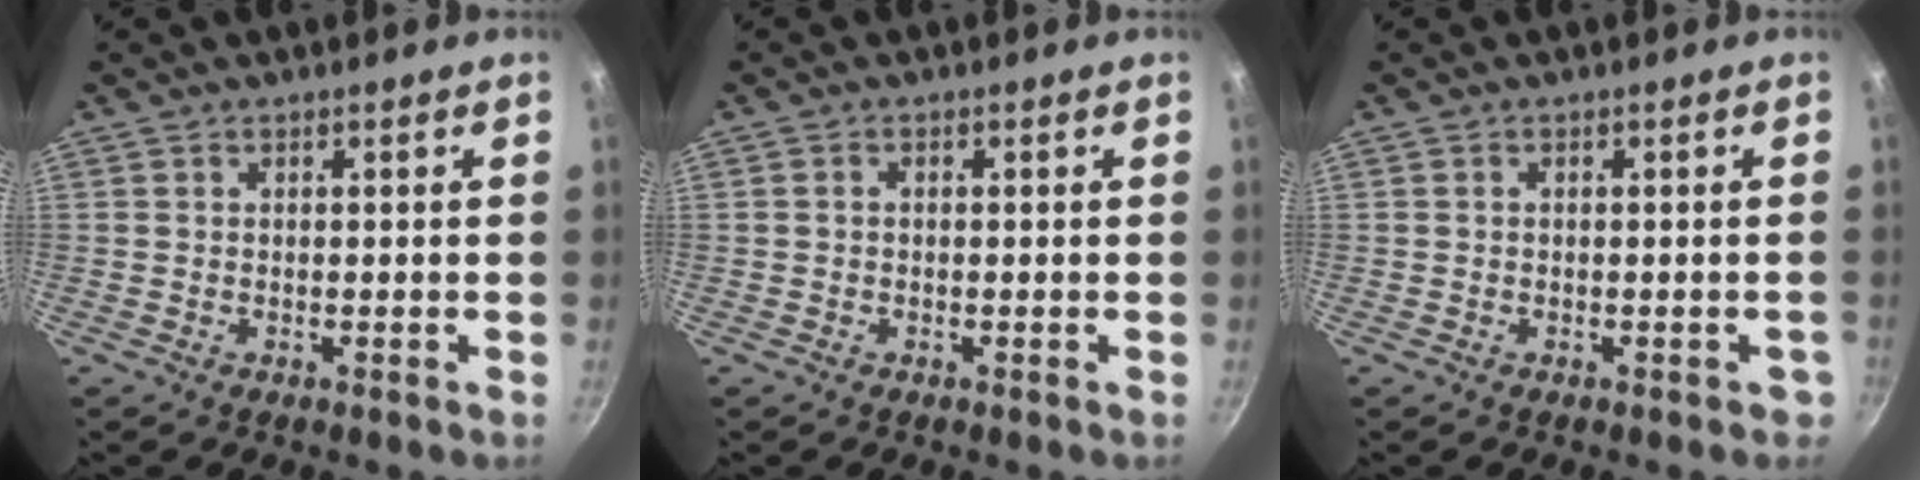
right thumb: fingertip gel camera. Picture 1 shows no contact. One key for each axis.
{"total": 0.6, "fx": -0.2, "fy": 0.4, "fz": 0.4, "tx": -0.007, "ty": 0.006, "tz": -0.001}
{"total": 1.3, "fx": -0.7, "fy": 0.8, "fz": 0.8, "tx": 0.003, "ty": 0.013, "tz": 0.000}